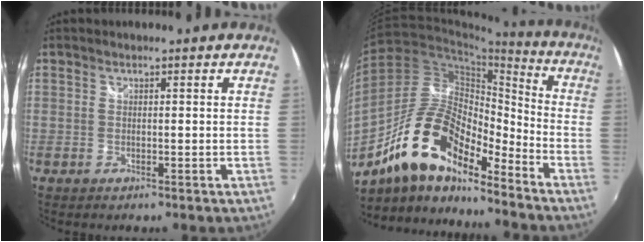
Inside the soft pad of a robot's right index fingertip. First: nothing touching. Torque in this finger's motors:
{"motor_torque": [1.01, -1.13, 1.05, 0.21]}